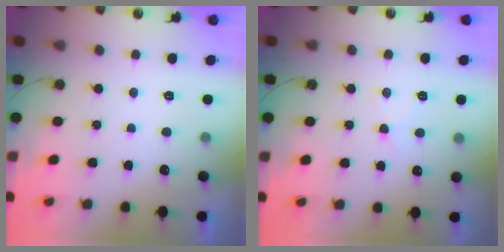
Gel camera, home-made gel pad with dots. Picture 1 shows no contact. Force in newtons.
{"total": 7.1, "press": 7.1, "slide": 0.6}